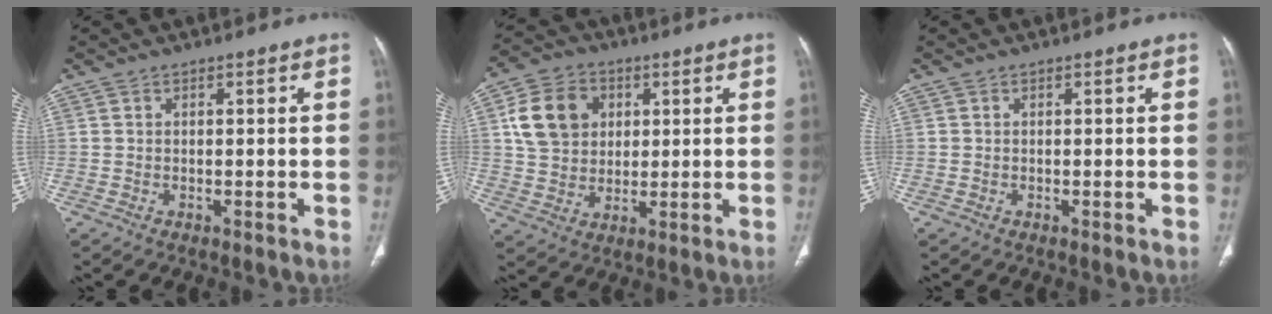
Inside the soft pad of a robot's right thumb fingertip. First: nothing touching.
{"total": 12.0, "force": [3.2, 9.8, 6.1], "torque": [-0.089, 0.002, 0.058]}
{"total": 0.0}